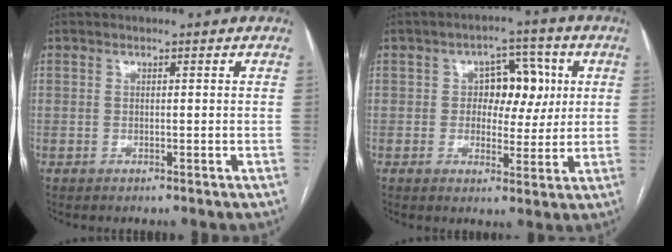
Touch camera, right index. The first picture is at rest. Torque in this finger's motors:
{"motor_torque": [0.29, 0.14, 0.12, 0.06]}